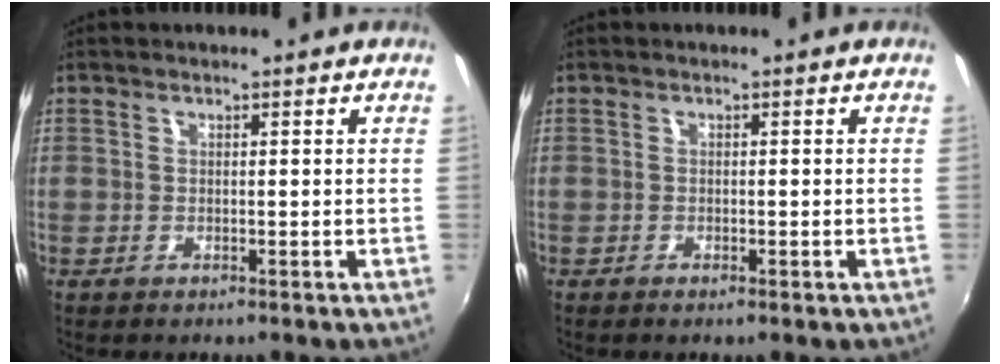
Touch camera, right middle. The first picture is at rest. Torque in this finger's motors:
{"motor_torque": [-0.22, 0.04, -0.02, 0.00]}